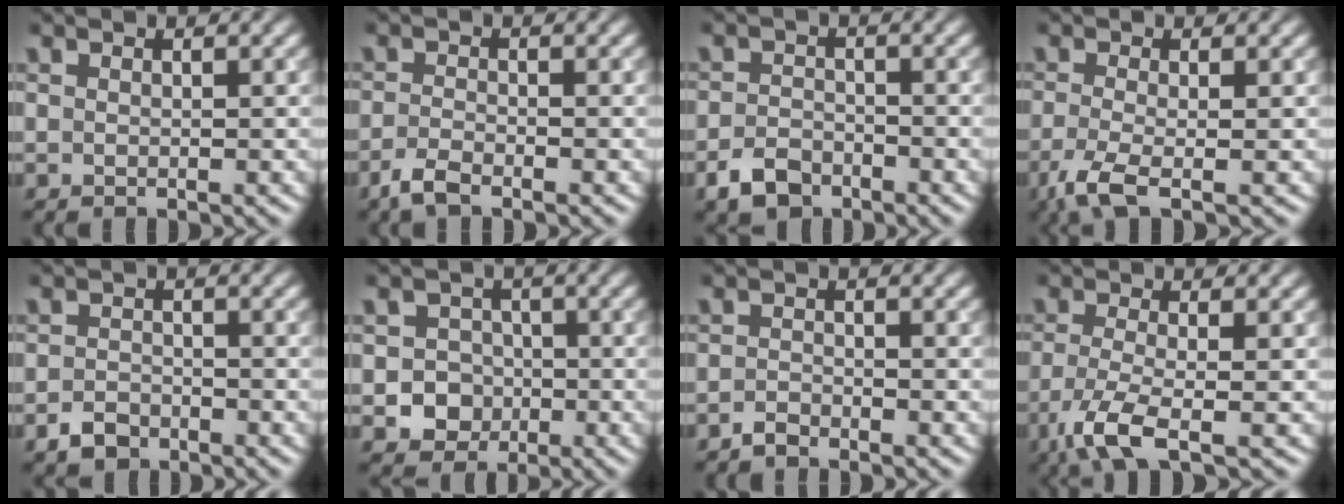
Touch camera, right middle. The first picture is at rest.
{"total": 2.2, "force": [-1.8, 0.5, 1.2], "torque": [-0.032, -0.006, -0.042]}
{"total": 2.9, "force": [-2.2, 1.5, 1.0], "torque": [-0.022, -0.001, -0.047]}
{"total": 3.8, "force": [-1.9, 1.0, 3.2], "torque": [-0.070, -0.012, -0.047]}
{"total": 2.0, "force": [-1.6, 1.0, 0.5], "torque": [-0.009, 0.002, -0.033]}
{"total": 3.6, "force": [-1.3, 3.2, 0.9], "torque": [0.012, 0.002, -0.032]}
{"total": 1.2, "force": [-1.2, 0.2, 0.1], "torque": [-0.004, 0.001, -0.024]}
{"total": 4.6, "force": [-2.5, 1.1, 3.7], "torque": [-0.084, -0.013, -0.058]}